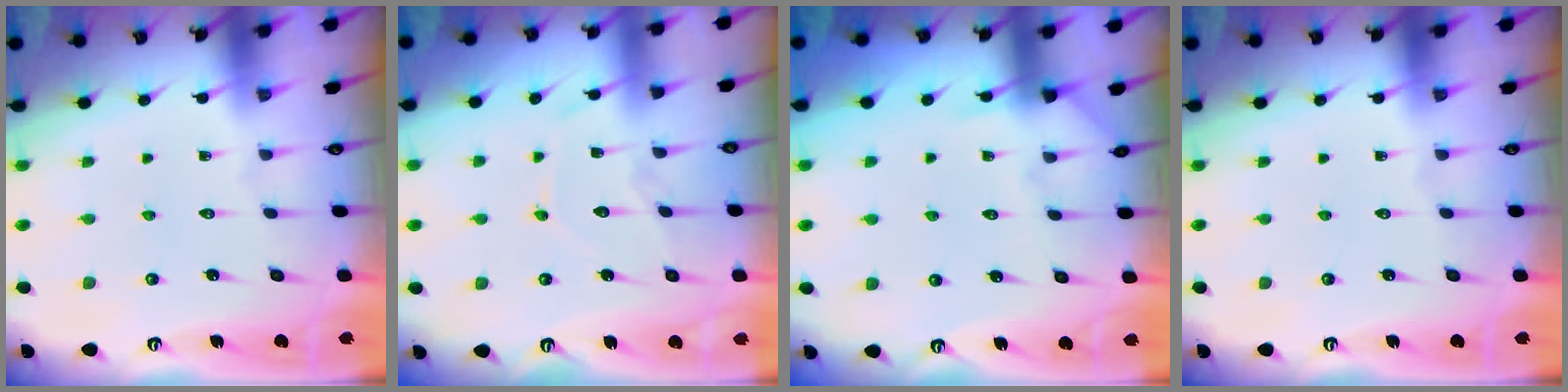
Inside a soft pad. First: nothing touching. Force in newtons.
{"total": 9.0, "press": 9.0, "slide": 0.7}
{"total": 6.1, "press": 6.1, "slide": 0.6}
{"total": 0.0}